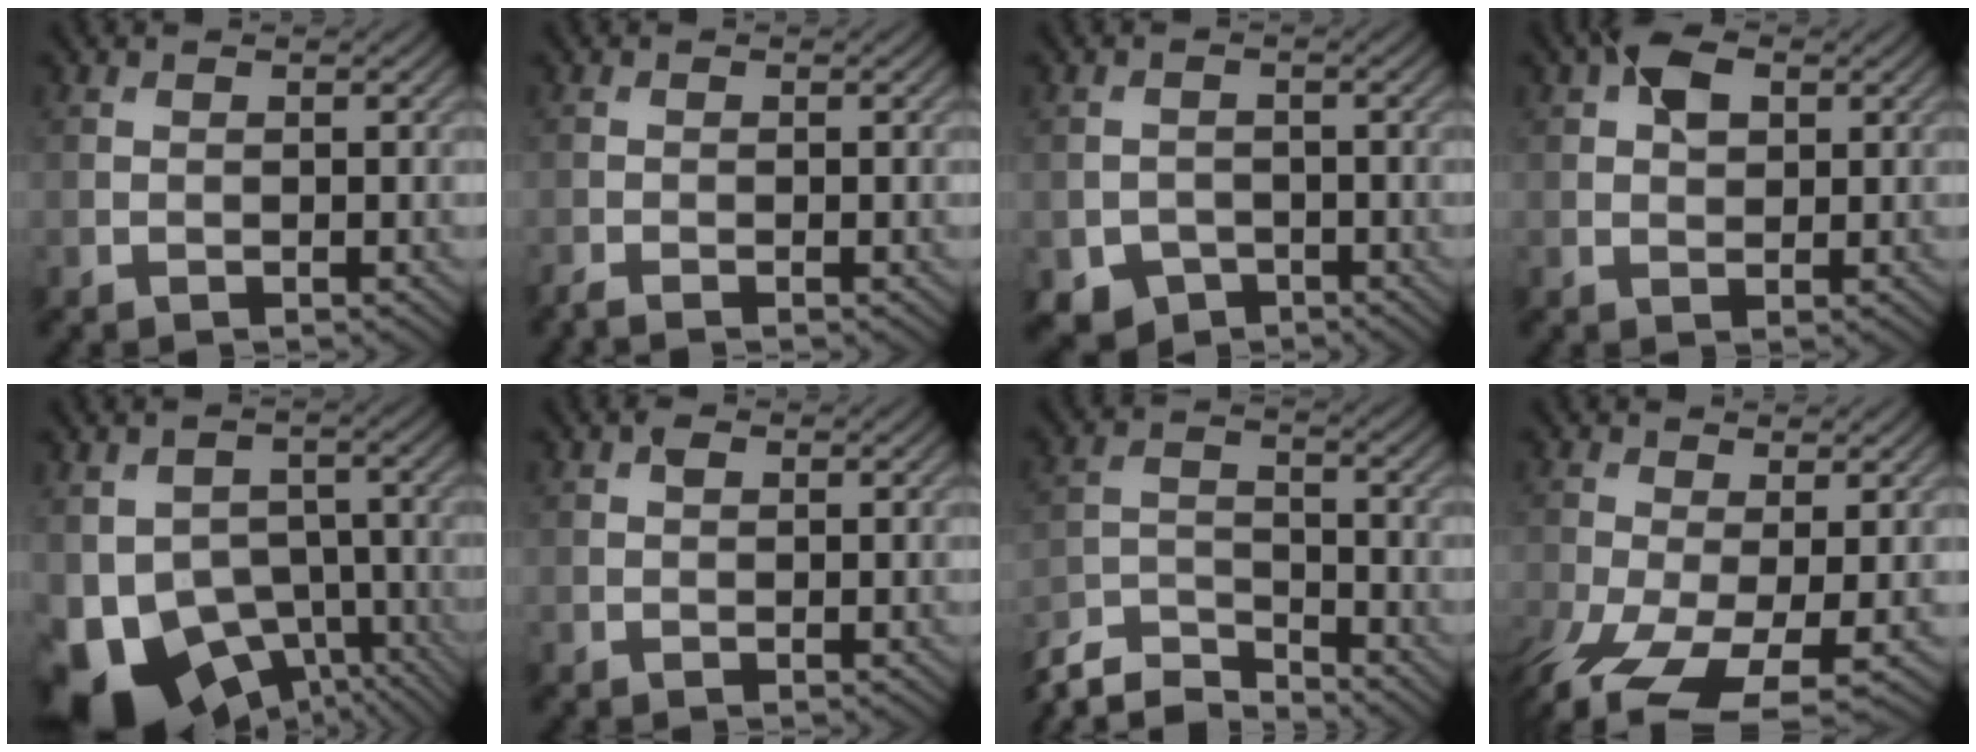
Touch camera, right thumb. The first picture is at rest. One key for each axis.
{"total": 1.2, "fx": -1.0, "fy": 0.0, "fz": 0.7, "tx": -0.014, "ty": -0.006, "tz": -0.027}
{"total": 3.5, "fx": -2.3, "fy": 2.5, "fz": 1.1, "tx": -0.025, "ty": -0.011, "tz": -0.043}
{"total": 3.9, "fx": 1.5, "fy": 2.4, "fz": 2.7, "tx": -0.050, "ty": 0.009, "tz": 0.021}
{"total": 13.1, "fx": -6.1, "fy": 9.2, "fz": 7.1, "tx": -0.163, "ty": -0.045, "tz": -0.083}
{"total": 0.8, "fx": 0.4, "fy": 0.5, "fz": 0.5, "tx": -0.009, "ty": -0.001, "tz": 0.007}
{"total": 7.9, "fx": -7.4, "fy": 1.6, "fz": 2.5, "tx": -0.055, "ty": -0.009, "tz": -0.150}
{"total": 8.7, "fx": -3.9, "fy": 3.7, "fz": 6.9, "tx": -0.155, "ty": -0.032, "tz": -0.066}